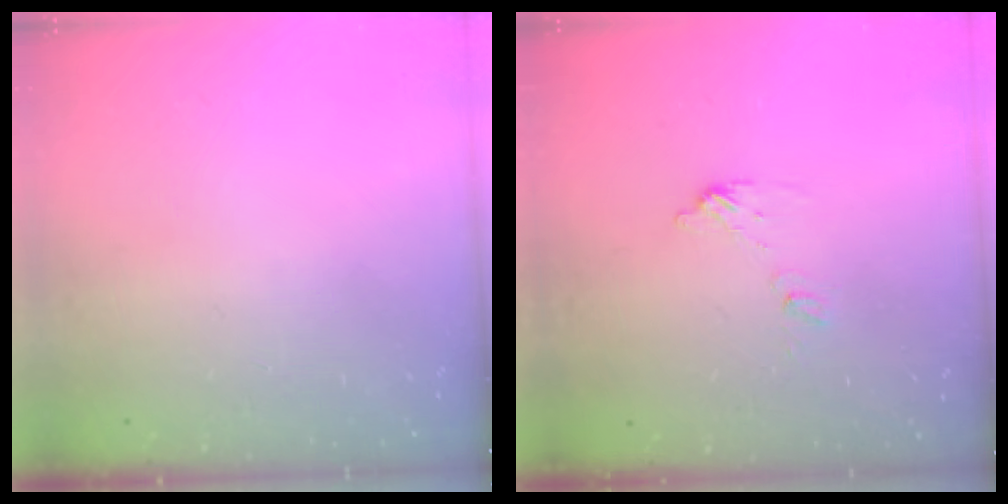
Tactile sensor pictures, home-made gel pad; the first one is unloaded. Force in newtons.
{"total": 5.8, "press": 5.8, "slide": 0.2}